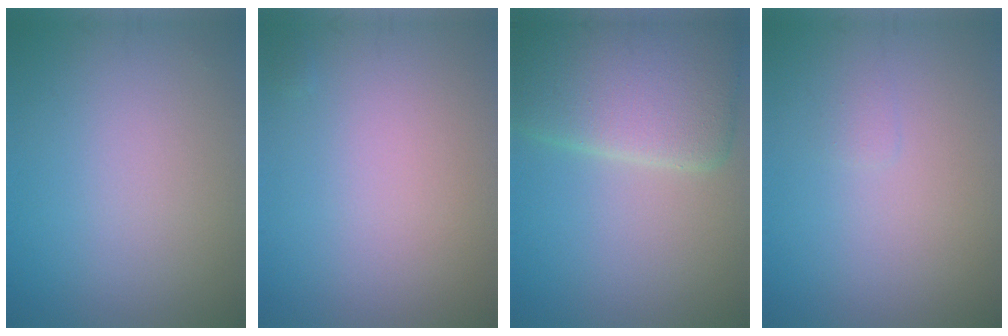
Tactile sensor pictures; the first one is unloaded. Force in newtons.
{"total": 0.0}
{"total": 9.0, "press": 9.0, "slide": 0.2}
{"total": 0.5, "press": 0.5, "slide": 0.0}